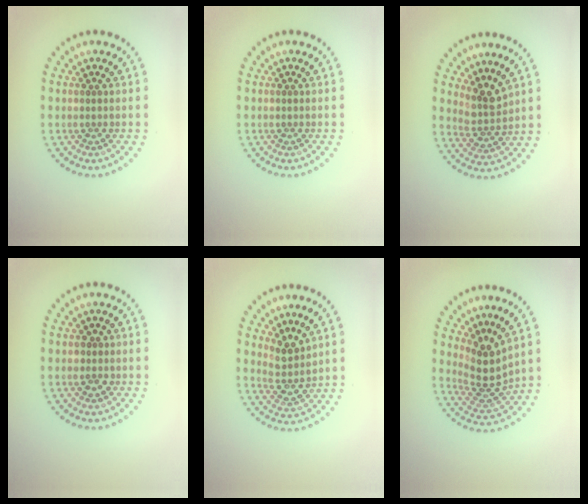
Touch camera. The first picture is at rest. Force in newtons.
{"total": 0.0}
{"total": 2.7, "press": 1.9, "slide": 1.8}
{"total": 1.2, "press": 1.1, "slide": 0.4}
{"total": 2.7, "press": 2.0, "slide": 1.8}
{"total": 3.7, "press": 2.6, "slide": 2.6}